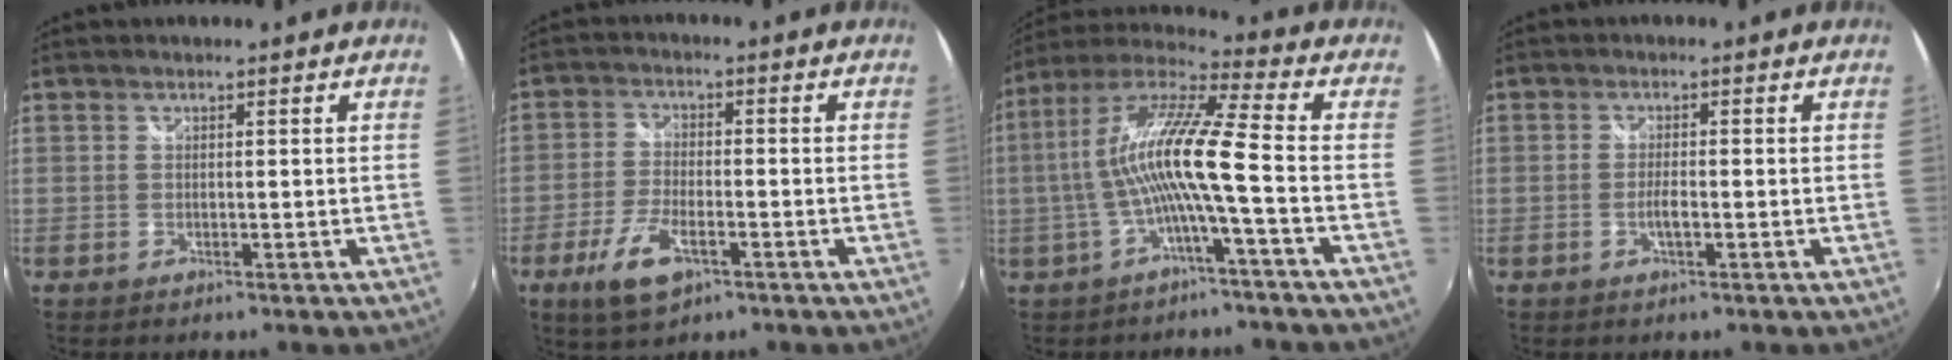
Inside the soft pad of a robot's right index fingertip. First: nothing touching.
{"total": 8.6, "force": [-4.4, 3.7, 6.4], "torque": [-0.148, -0.010, -0.079]}
{"total": 12.9, "force": [-2.5, -0.2, 12.6], "torque": [-0.229, 0.007, -0.047]}
{"total": 2.0, "force": [-0.7, 0.4, 1.8], "torque": [-0.038, -0.002, -0.014]}